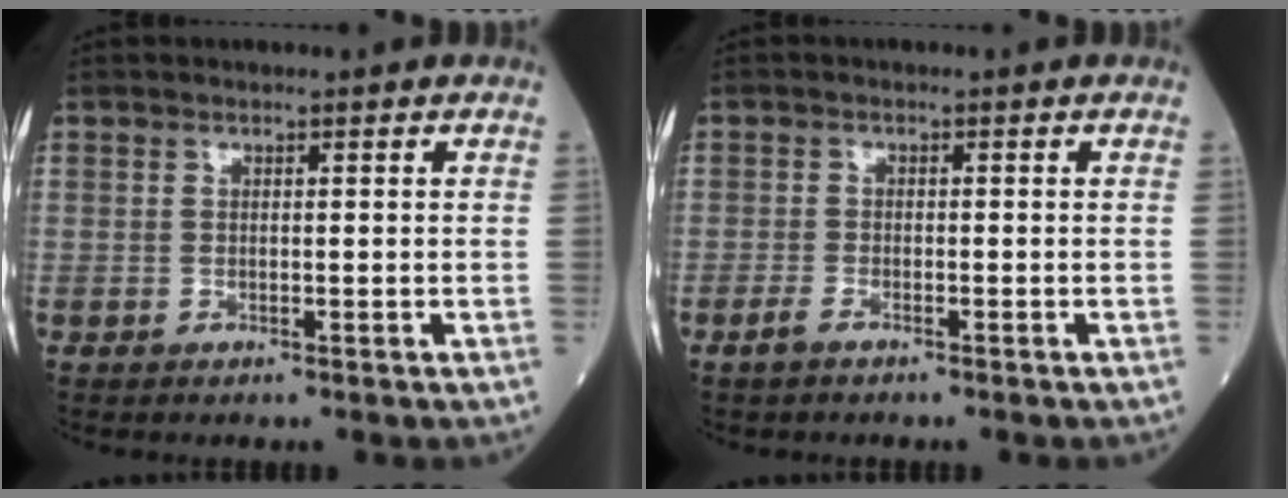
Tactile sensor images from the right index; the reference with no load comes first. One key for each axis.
{"total": 1.6, "fx": -1.2, "fy": 0.4, "fz": 1.0, "tx": -0.029, "ty": -0.002, "tz": -0.024}